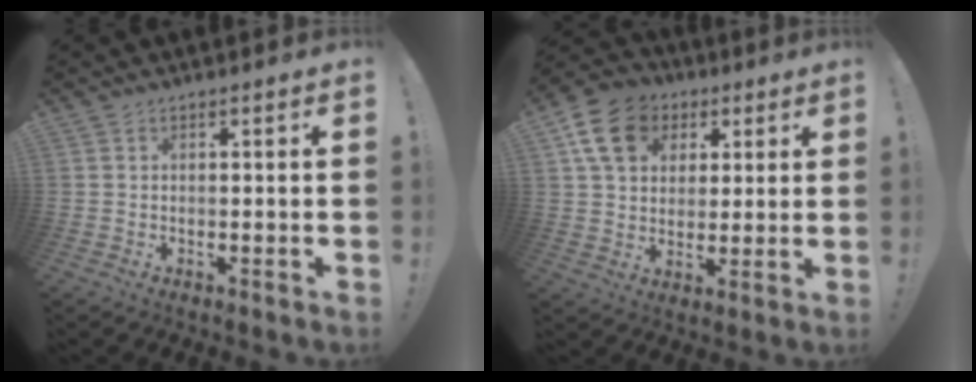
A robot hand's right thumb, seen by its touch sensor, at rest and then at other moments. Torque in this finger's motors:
{"motor_torque": [0.83, 1.96, 0.49, 0.86, 0.11]}